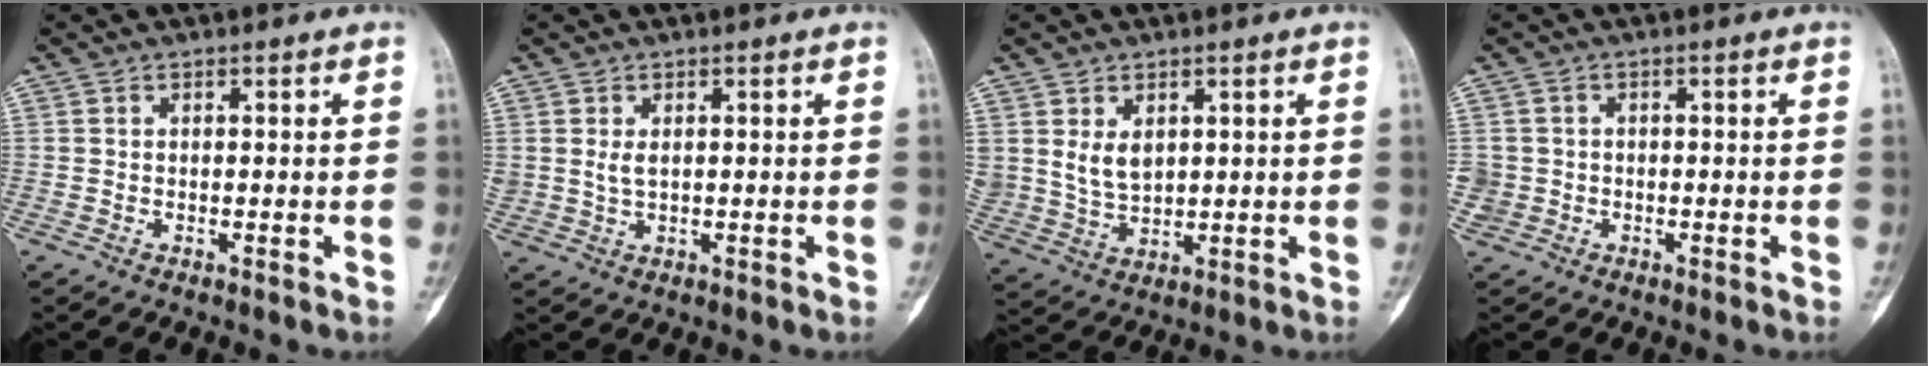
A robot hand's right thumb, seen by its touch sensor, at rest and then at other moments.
{"total": 2.1, "force": [0.7, 1.3, 1.6], "torque": [-0.024, -0.002, 0.017]}
{"total": 5.8, "force": [2.0, 4.0, 3.7], "torque": [-0.052, -0.013, 0.053]}
{"total": 2.5, "force": [-0.5, 2.5, 0.0], "torque": [0.017, 0.011, -0.012]}